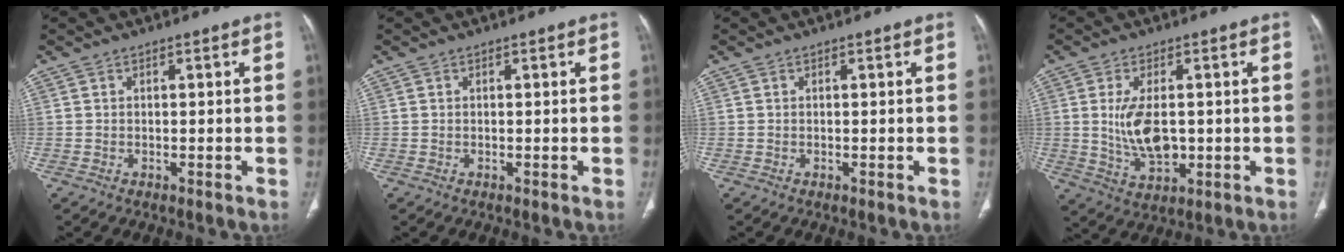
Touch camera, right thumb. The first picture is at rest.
{"total": 0.0}
{"total": 0.0}
{"total": 8.8, "force": [0.1, 4.7, 7.4], "torque": [-0.136, -0.008, 0.014]}